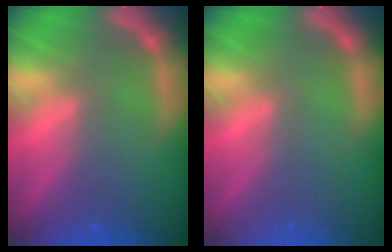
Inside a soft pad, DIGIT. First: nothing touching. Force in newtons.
{"total": 0.0}